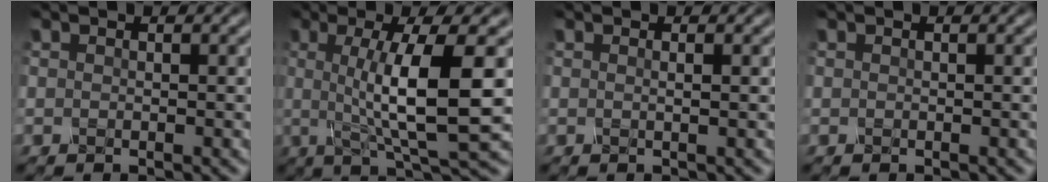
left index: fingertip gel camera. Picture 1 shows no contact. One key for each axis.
{"total": 9.0, "fx": 0.5, "fy": 1.9, "fz": 8.8, "tx": -0.121, "ty": -0.002, "tz": 0.009}
{"total": 1.0, "fx": 0.1, "fy": 0.3, "fz": 0.9, "tx": -0.009, "ty": 0.003, "tz": -0.005}
{"total": 0.0}